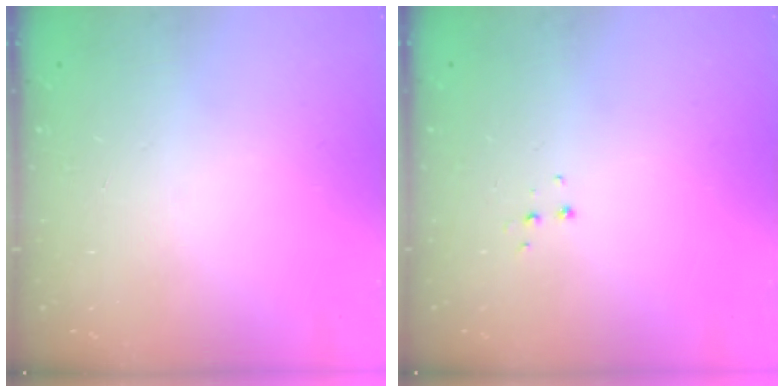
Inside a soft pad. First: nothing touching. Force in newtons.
{"total": 3.7, "press": 3.7, "slide": 0.4}